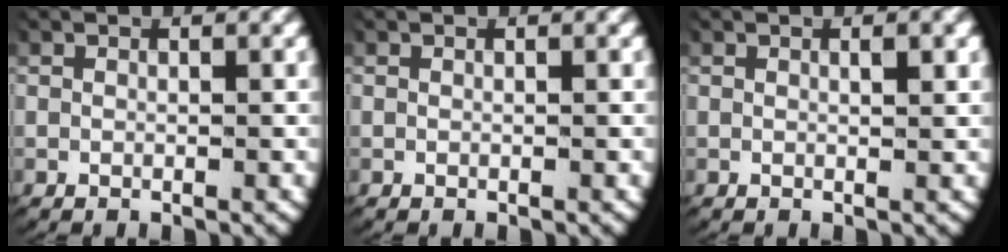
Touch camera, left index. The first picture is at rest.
{"total": 0.0}
{"total": 0.9, "force": [0.4, 0.0, 0.8], "torque": [-0.011, -0.003, 0.008]}